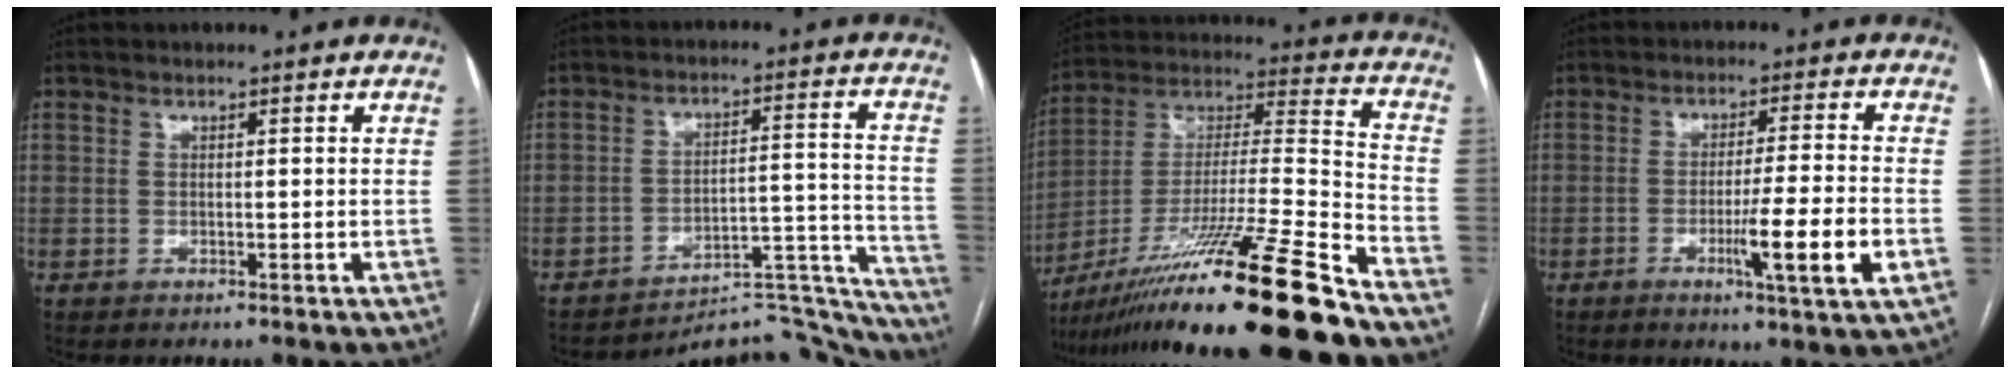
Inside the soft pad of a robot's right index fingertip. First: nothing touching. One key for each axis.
{"total": 17.8, "fx": -17.6, "fy": 2.9, "fz": 0.7, "tx": 0.023, "ty": 0.074, "tz": -0.224}
{"total": 26.1, "fx": -19.4, "fy": -1.3, "fz": 17.4, "tx": -0.291, "ty": -0.025, "tz": -0.341}
{"total": 10.0, "fx": -3.2, "fy": -0.7, "fz": 9.4, "tx": -0.151, "ty": -0.019, "tz": -0.054}